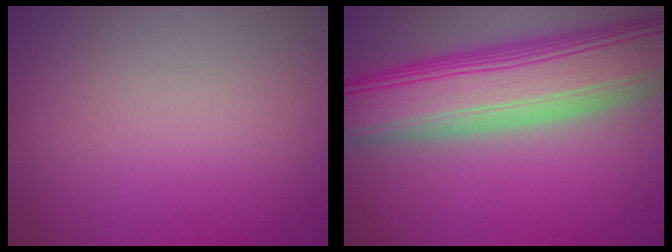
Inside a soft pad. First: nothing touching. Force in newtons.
{"total": 11.7, "press": 11.7, "slide": 0.5}